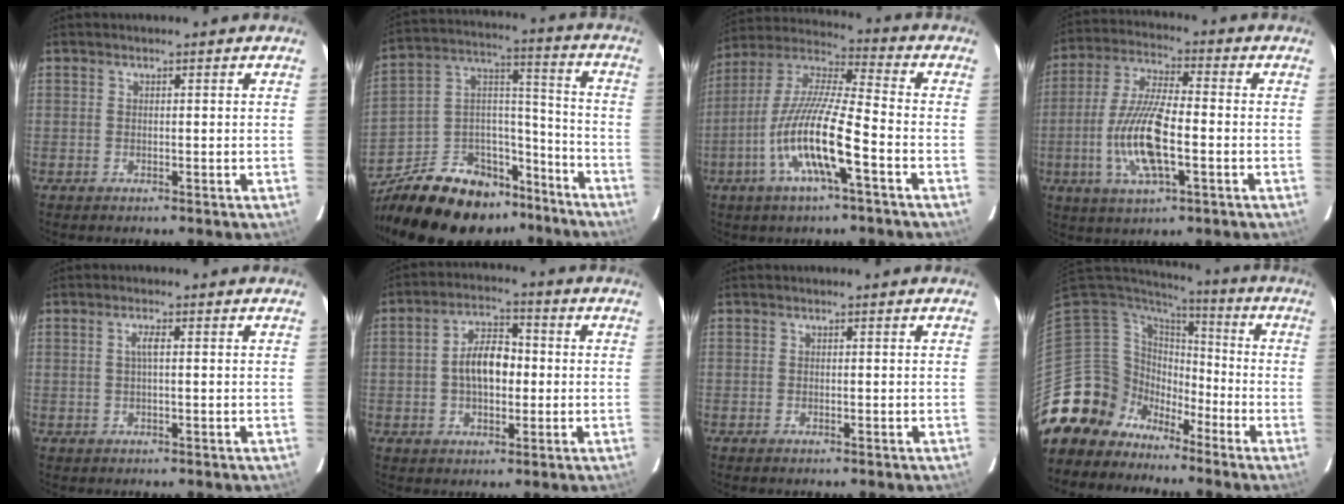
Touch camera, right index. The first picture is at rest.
{"total": 24.4, "force": [-18.1, 12.6, 10.4], "torque": [-0.218, 0.067, -0.264]}
{"total": 15.4, "force": [-6.2, 2.0, 13.9], "torque": [-0.277, -0.008, -0.127]}
{"total": 13.6, "force": [-3.4, 3.7, 12.6], "torque": [-0.262, -0.006, -0.066]}
{"total": 1.7, "force": [0.2, 0.1, 1.7], "torque": [-0.033, 0.003, 0.001]}
{"total": 8.2, "force": [-0.4, 4.7, 6.8], "torque": [-0.125, 0.020, -0.004]}
{"total": 0.6, "force": [-0.5, 0.2, 0.3], "torque": [-0.007, -0.002, -0.010]}
{"total": 13.1, "force": [-9.0, 9.4, 1.5], "torque": [-0.062, 0.030, -0.165]}